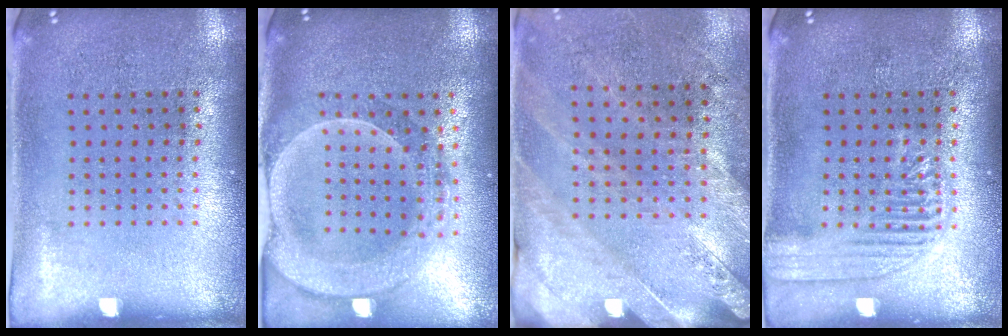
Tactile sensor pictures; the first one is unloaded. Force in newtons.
{"total": 2.4, "press": 2.2, "slide": 1.1}
{"total": 2.5, "press": 2.3, "slide": 1.0}
{"total": 2.3, "press": 2.3, "slide": 0.4}